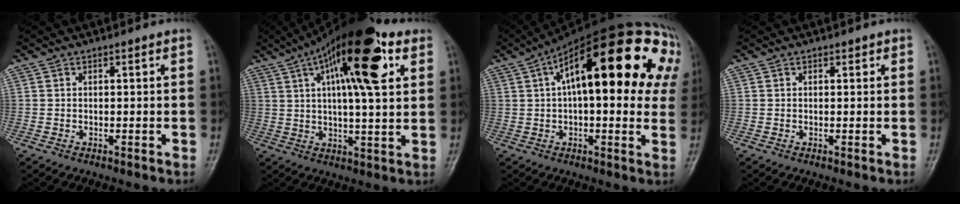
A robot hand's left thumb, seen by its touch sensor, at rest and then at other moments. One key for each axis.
{"total": 20.4, "fx": 8.1, "fy": 6.5, "fz": 17.6, "tx": -0.264, "ty": 0.001, "tz": 0.120}
{"total": 29.9, "fx": 9.2, "fy": 12.2, "fz": 25.7, "tx": -0.331, "ty": 0.061, "tz": 0.124}
{"total": 0.8, "fx": 0.4, "fy": 0.6, "fz": 0.3, "tx": 0.008, "ty": 0.000, "tz": 0.003}